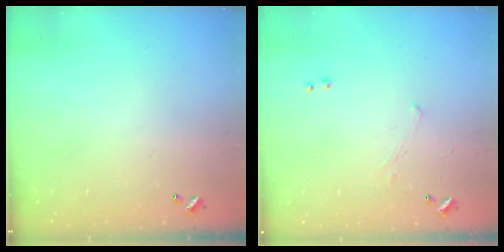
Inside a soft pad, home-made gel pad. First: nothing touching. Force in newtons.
{"total": 1.2, "press": 1.1, "slide": 0.5}